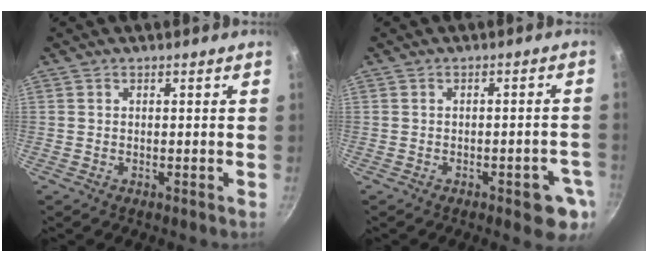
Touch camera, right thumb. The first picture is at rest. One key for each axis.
{"total": 6.9, "fx": -2.8, "fy": 2.5, "fz": 5.8, "tx": -0.050, "ty": 0.015, "tz": -0.027}